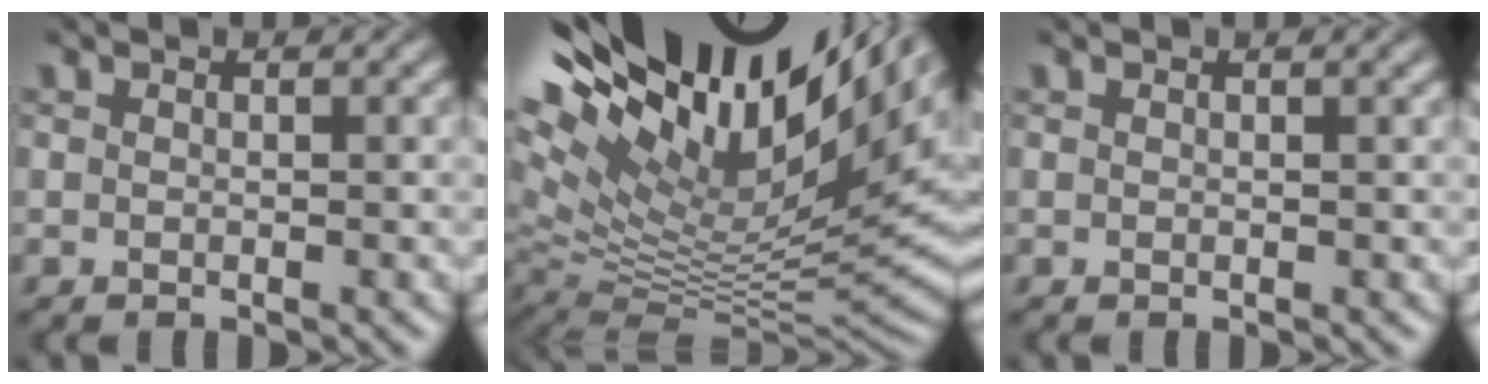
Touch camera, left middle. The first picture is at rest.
{"total": 18.2, "force": [8.8, 6.5, 14.5], "torque": [-0.210, 0.036, 0.176]}
{"total": 0.6, "force": [0.4, 0.2, 0.4], "torque": [-0.002, 0.004, 0.006]}